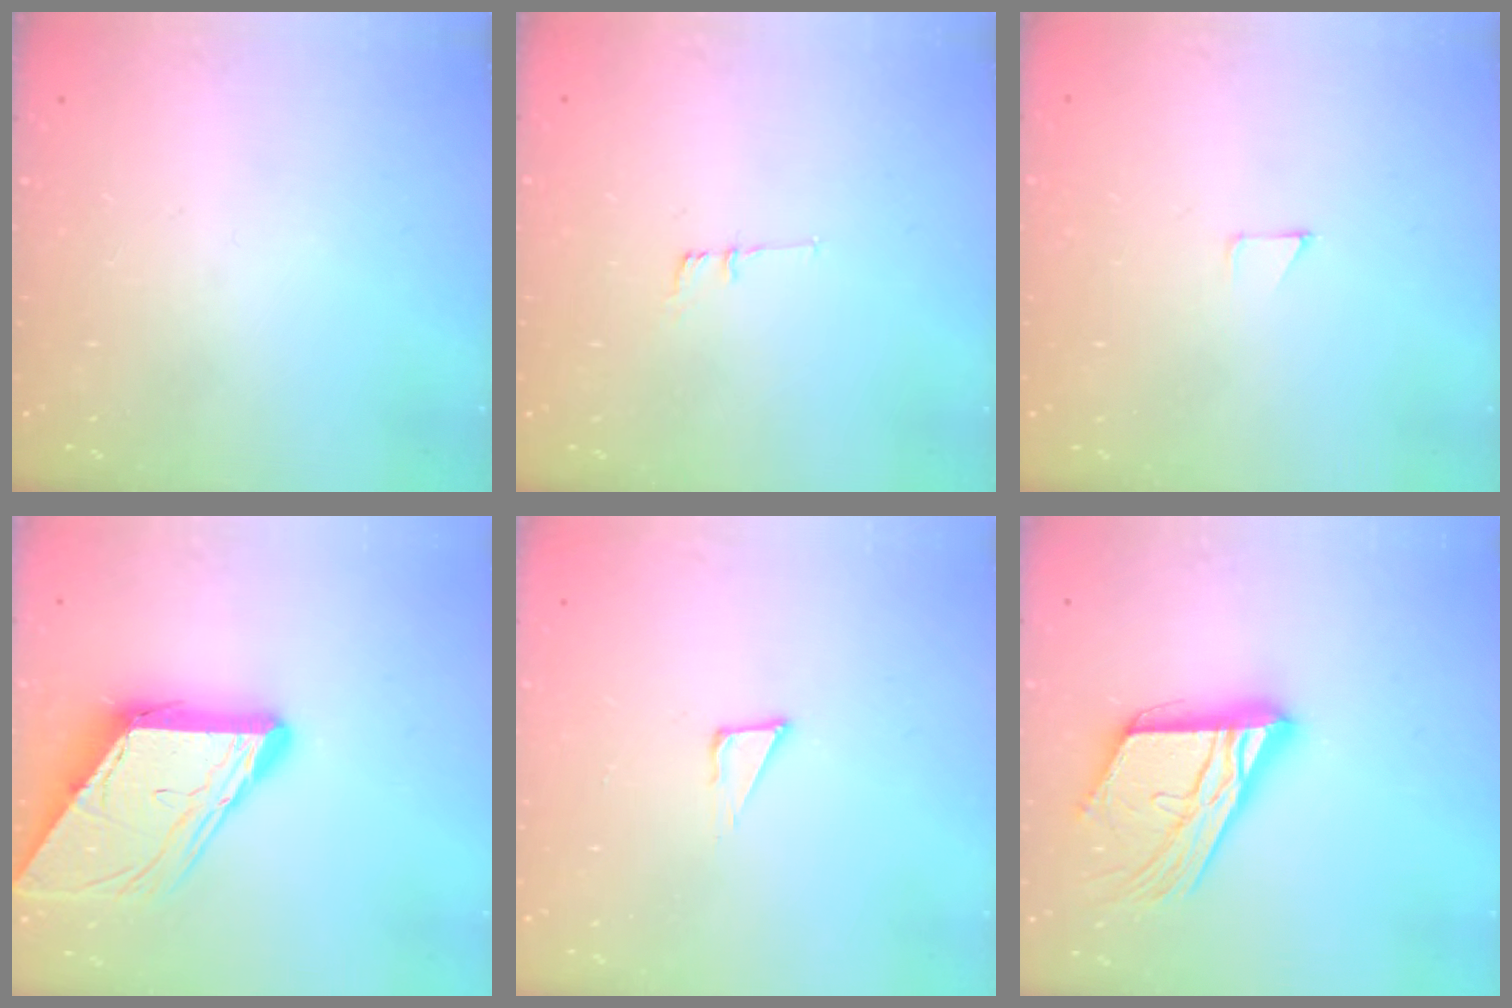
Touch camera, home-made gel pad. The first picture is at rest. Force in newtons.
{"total": 6.6, "press": 6.2, "slide": 2.3}
{"total": 2.6, "press": 2.6, "slide": 0.2}
{"total": 12.0, "press": 12.0, "slide": 1.2}
{"total": 3.6, "press": 3.5, "slide": 0.9}
{"total": 19.6, "press": 19.4, "slide": 2.8}